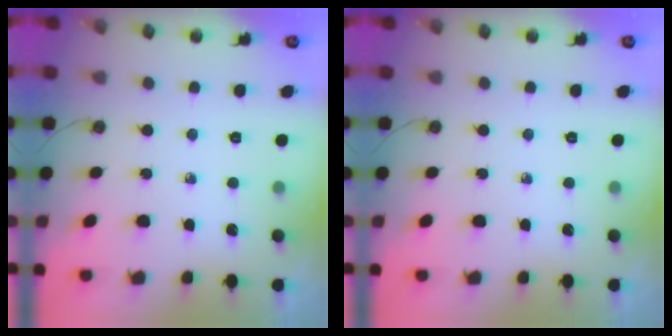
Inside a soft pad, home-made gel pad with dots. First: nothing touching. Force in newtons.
{"total": 0.0}